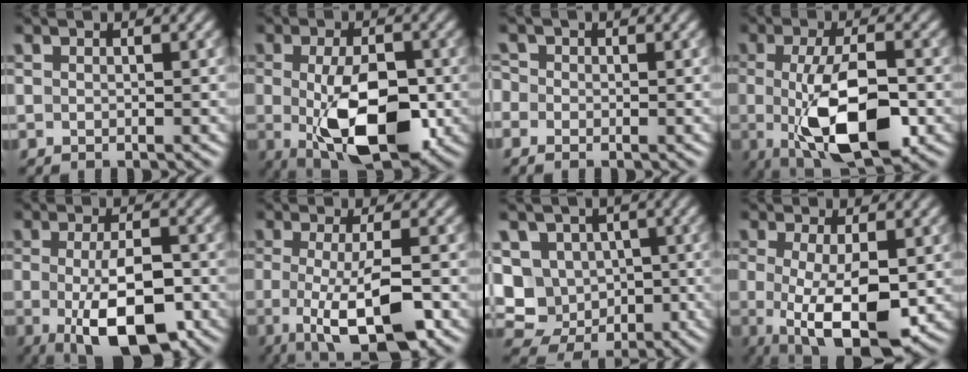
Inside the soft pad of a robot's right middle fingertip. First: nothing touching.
{"total": 10.0, "force": [-1.8, 4.7, 8.6], "torque": [-0.154, -0.025, -0.017]}
{"total": 1.1, "force": [-0.5, 0.9, 0.2], "torque": [-0.007, 0.001, -0.016]}
{"total": 9.5, "force": [-1.7, 3.5, 8.7], "torque": [-0.155, -0.017, -0.023]}
{"total": 7.6, "force": [-2.0, 2.7, 6.8], "torque": [-0.112, -0.009, -0.033]}
{"total": 7.4, "force": [-1.8, 2.0, 6.9], "torque": [-0.106, -0.012, -0.029]}
{"total": 9.4, "force": [-0.1, 8.3, 4.4], "torque": [-0.067, 0.005, -0.022]}
{"total": 7.5, "force": [-1.2, 2.5, 7.0], "torque": [-0.130, -0.019, -0.014]}